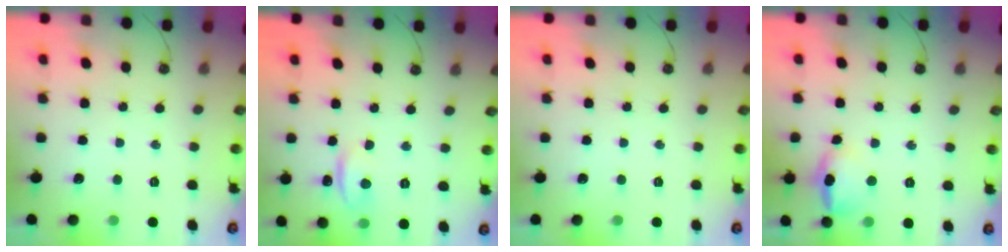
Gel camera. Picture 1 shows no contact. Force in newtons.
{"total": 4.4, "press": 4.4, "slide": 0.4}
{"total": 0.0}
{"total": 11.5, "press": 11.4, "slide": 1.6}